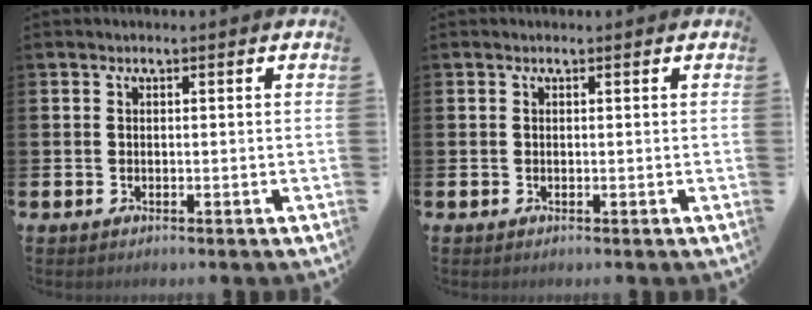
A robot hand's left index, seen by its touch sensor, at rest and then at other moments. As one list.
[{"total": 0.0}]